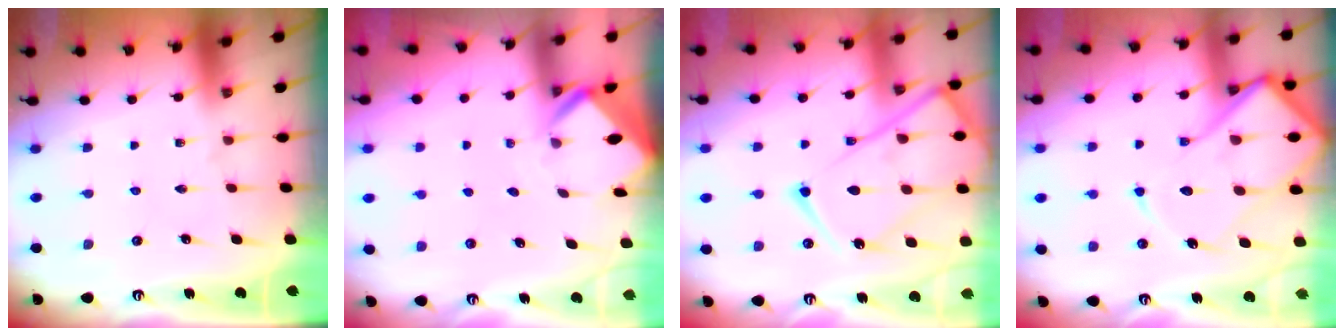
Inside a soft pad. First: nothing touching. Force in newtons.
{"total": 2.4, "press": 2.4, "slide": 0.1}
{"total": 20.1, "press": 20.0, "slide": 2.1}
{"total": 16.3, "press": 16.2, "slide": 1.7}